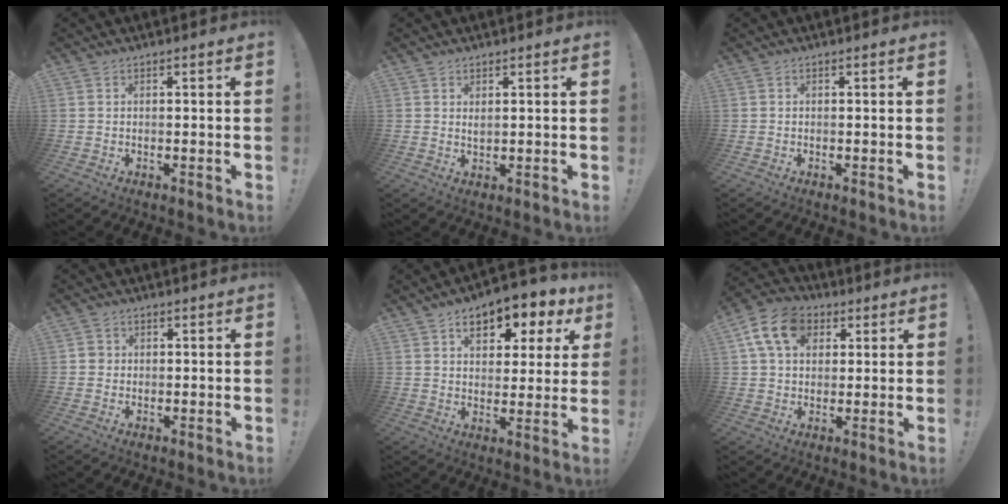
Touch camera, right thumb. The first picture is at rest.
{"total": 1.5, "force": [1.3, 0.4, 0.7], "torque": [0.000, -0.010, 0.021]}
{"total": 0.0}
{"total": 1.9, "force": [0.3, 1.9, 0.5], "torque": [-0.001, 0.003, 0.004]}
{"total": 9.9, "force": [4.8, 5.6, 6.6], "torque": [-0.088, -0.027, 0.081]}
{"total": 13.7, "force": [5.1, 10.0, 7.7], "torque": [-0.123, -0.008, 0.102]}